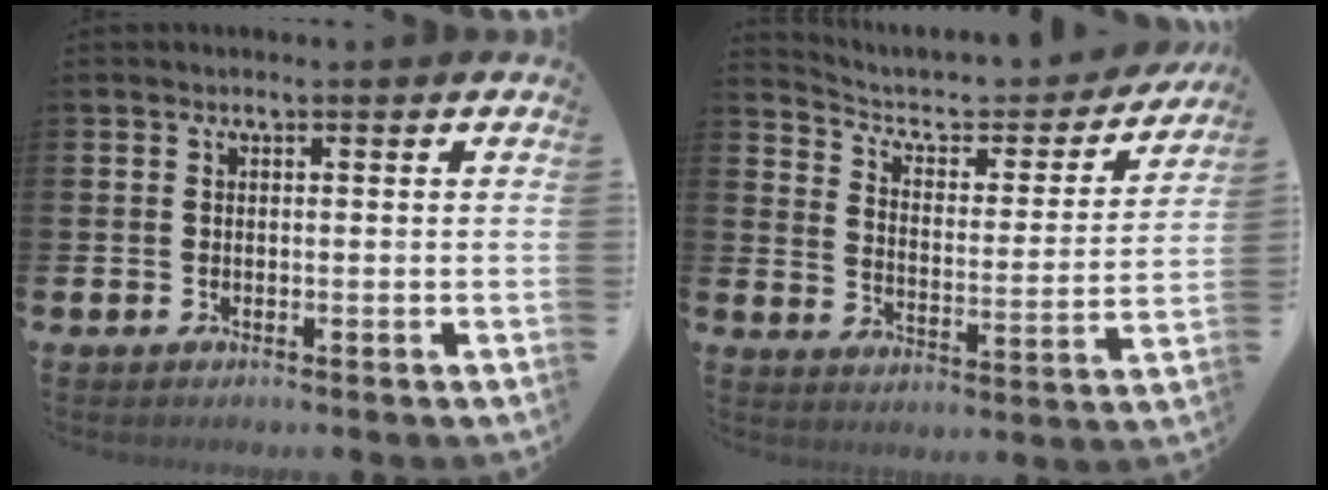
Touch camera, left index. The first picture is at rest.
{"total": 6.0, "force": [5.2, 2.2, 2.0], "torque": [-0.065, -0.040, 0.082]}